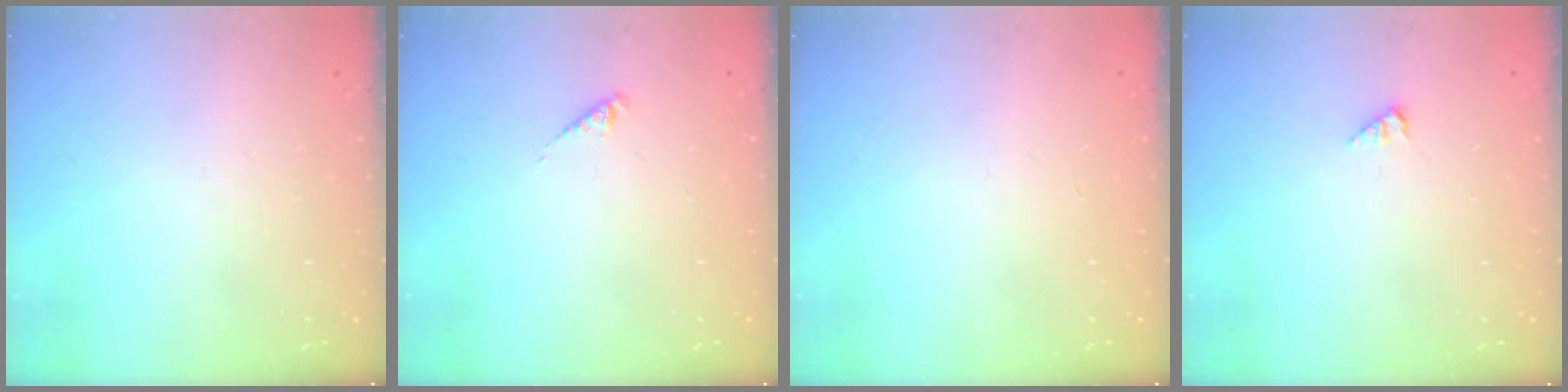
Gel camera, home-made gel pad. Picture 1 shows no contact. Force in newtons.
{"total": 2.3, "press": 2.3, "slide": 0.4}
{"total": 0.0}
{"total": 1.0, "press": 0.9, "slide": 0.2}